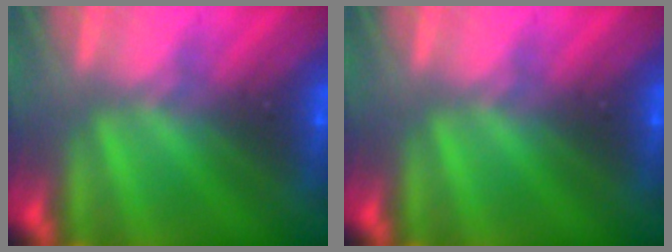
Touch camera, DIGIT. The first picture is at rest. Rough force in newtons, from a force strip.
{"total": 0.0}